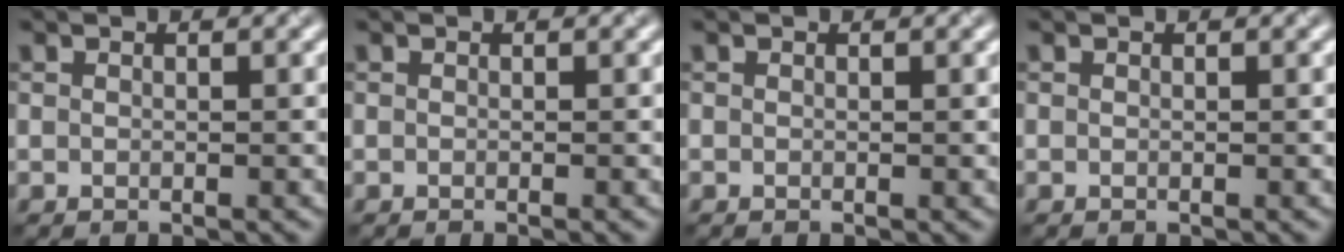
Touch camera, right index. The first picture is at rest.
{"total": 0.6, "force": [-0.3, 0.2, 0.5], "torque": [-0.003, -0.005, -0.006]}
{"total": 0.0}
{"total": 0.0}